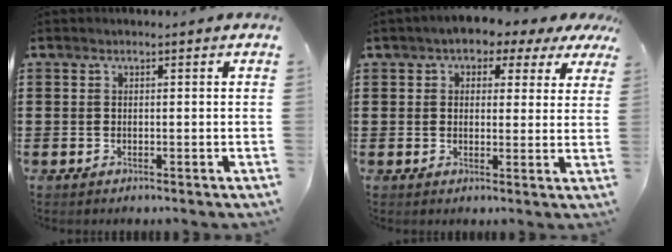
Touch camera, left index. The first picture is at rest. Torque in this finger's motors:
{"motor_torque": [2.14, 0.00, 0.96, 0.07]}